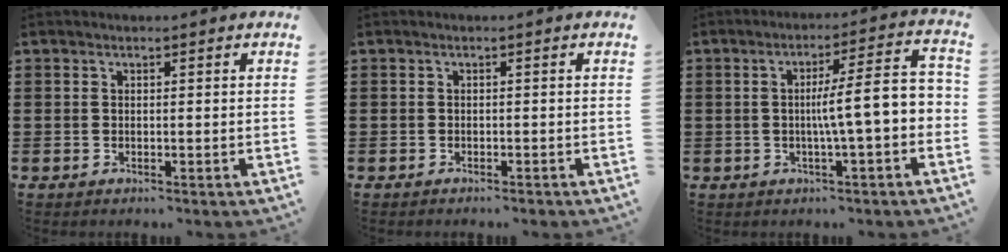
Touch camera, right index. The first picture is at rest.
{"total": 0.7, "force": [-0.6, 0.2, 0.0], "torque": [-0.003, 0.000, -0.014]}
{"total": 9.0, "force": [-0.8, 1.2, 8.9], "torque": [-0.148, -0.001, -0.018]}